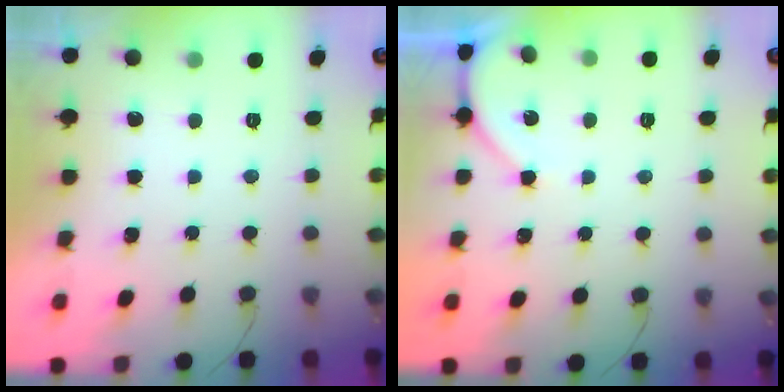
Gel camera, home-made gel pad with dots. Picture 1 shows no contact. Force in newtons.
{"total": 3.9, "press": 3.8, "slide": 0.5}